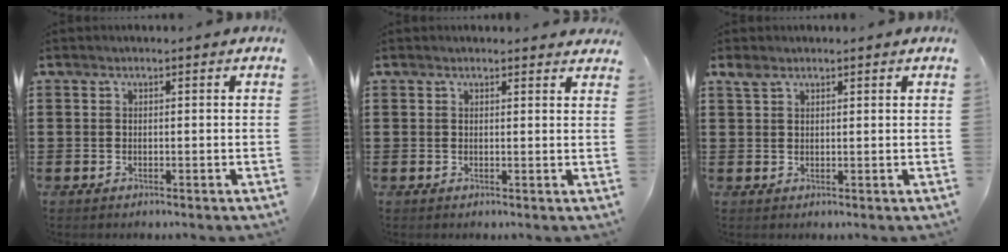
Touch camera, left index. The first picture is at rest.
{"total": 1.3, "force": [1.3, 0.3, 0.0], "torque": [0.004, 0.000, 0.023]}
{"total": 2.2, "force": [1.6, 1.0, 1.0], "torque": [-0.025, 0.004, 0.031]}